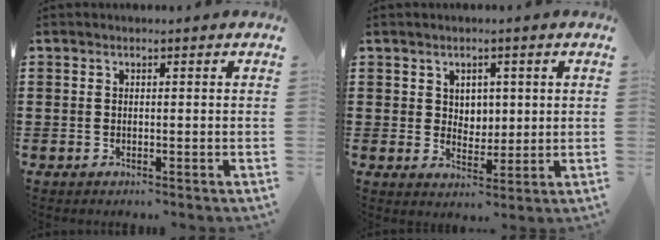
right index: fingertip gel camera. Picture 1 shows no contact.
{"total": 3.1, "force": [1.5, 2.6, 0.8], "torque": [-0.021, 0.009, 0.025]}